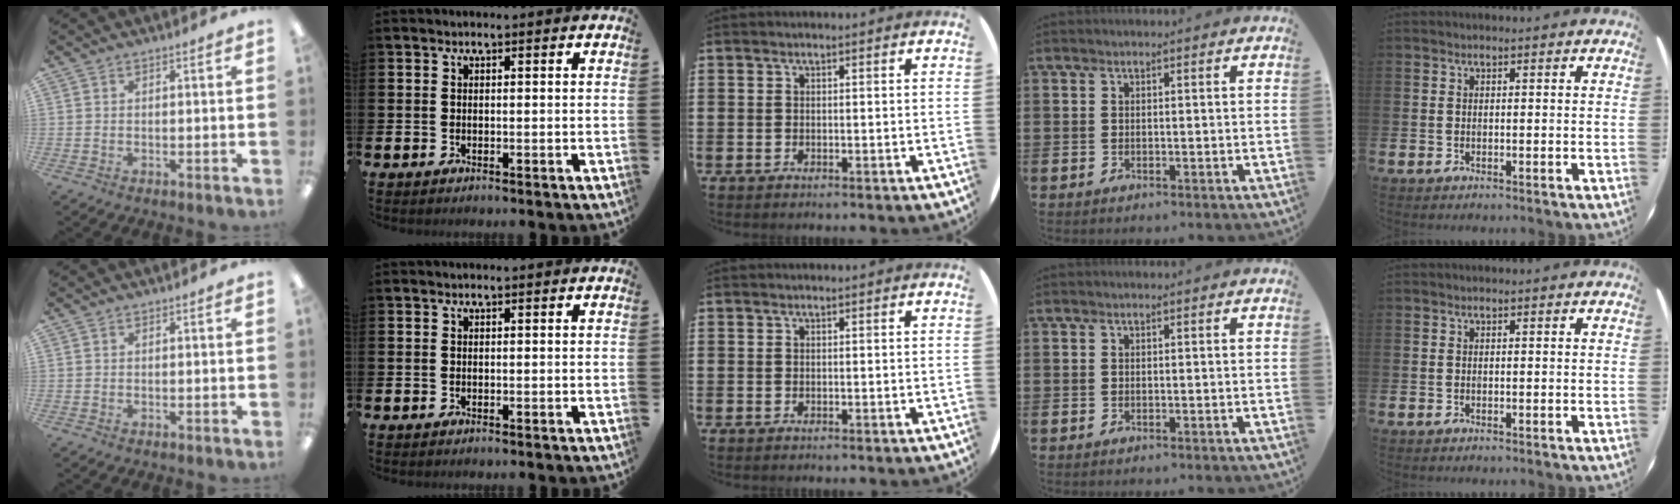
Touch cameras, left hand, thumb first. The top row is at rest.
{}